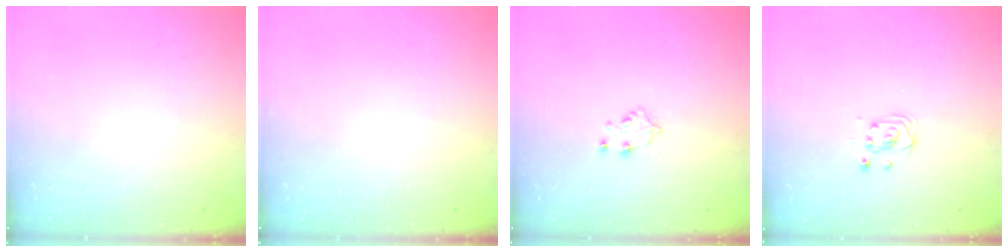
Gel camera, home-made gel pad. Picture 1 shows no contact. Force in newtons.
{"total": 0.0}
{"total": 5.3, "press": 5.2, "slide": 0.8}
{"total": 2.9, "press": 2.9, "slide": 0.4}